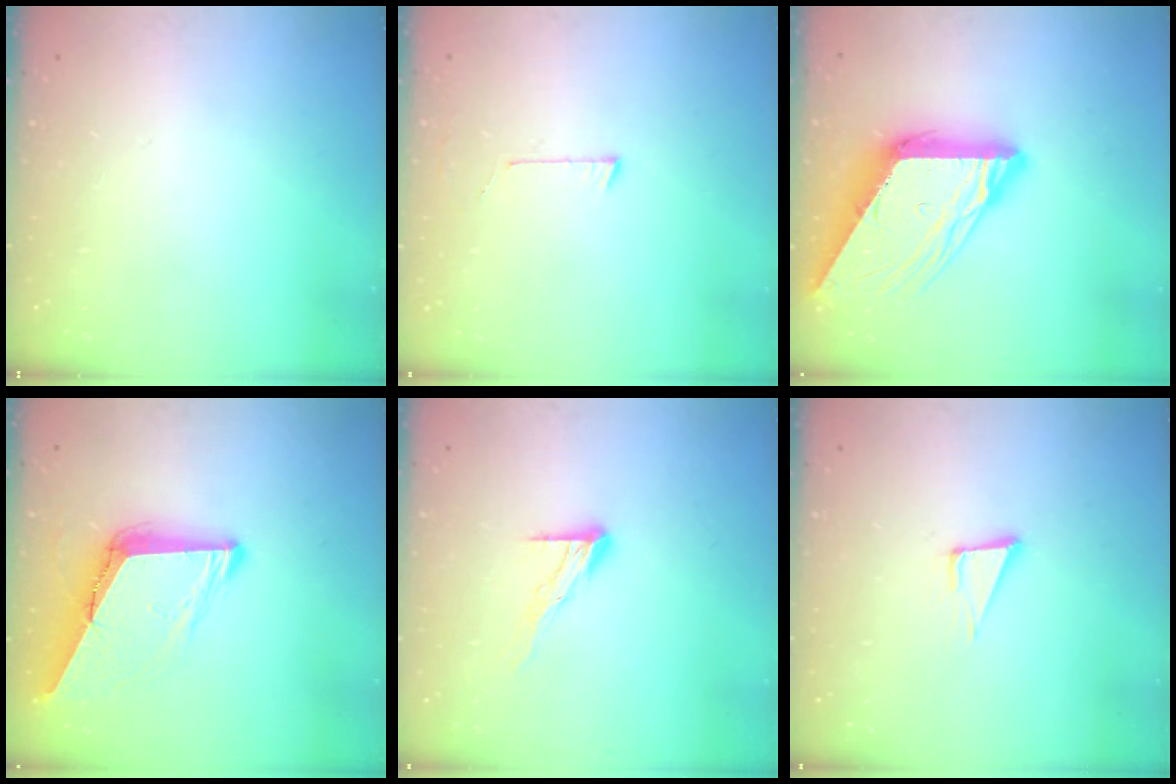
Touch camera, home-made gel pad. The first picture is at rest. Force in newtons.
{"total": 2.7, "press": 2.7, "slide": 0.2}
{"total": 14.2, "press": 14.1, "slide": 1.5}
{"total": 9.5, "press": 9.4, "slide": 1.6}
{"total": 8.7, "press": 8.7, "slide": 0.7}
{"total": 5.1, "press": 4.3, "slide": 2.8}